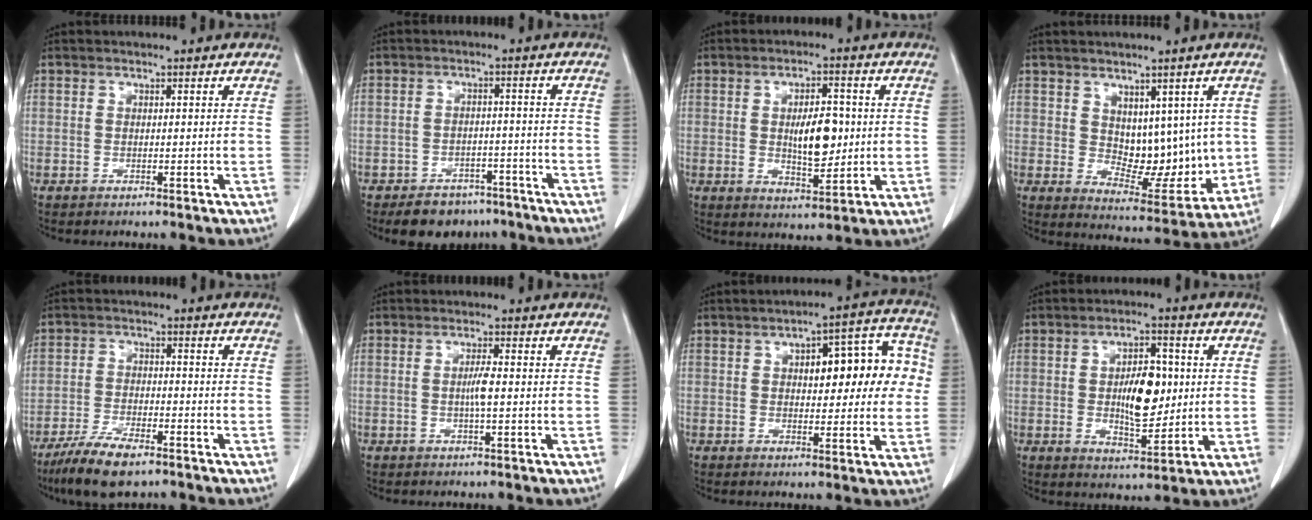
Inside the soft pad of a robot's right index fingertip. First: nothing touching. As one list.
[{"total": 7.5, "force": [-5.9, 4.2, 1.8], "torque": [-0.015, 0.009, -0.086]}, {"total": 7.8, "force": [0.3, 3.0, 7.2], "torque": [-0.118, 0.000, 0.011]}, {"total": 9.2, "force": [1.7, 5.6, 7.1], "torque": [-0.087, -0.005, 0.047]}, {"total": 8.3, "force": [-6.1, 1.9, 5.3], "torque": [-0.099, -0.015, -0.109]}, {"total": 2.5, "force": [-0.2, 0.0, 2.4], "torque": [-0.046, 0.000, -0.005]}, {"total": 12.3, "force": [2.0, 4.8, 11.2], "torque": [-0.129, 0.043, 0.027]}, {"total": 9.1, "force": [0.5, 3.9, 8.2], "torque": [-0.137, 0.005, 0.015]}]